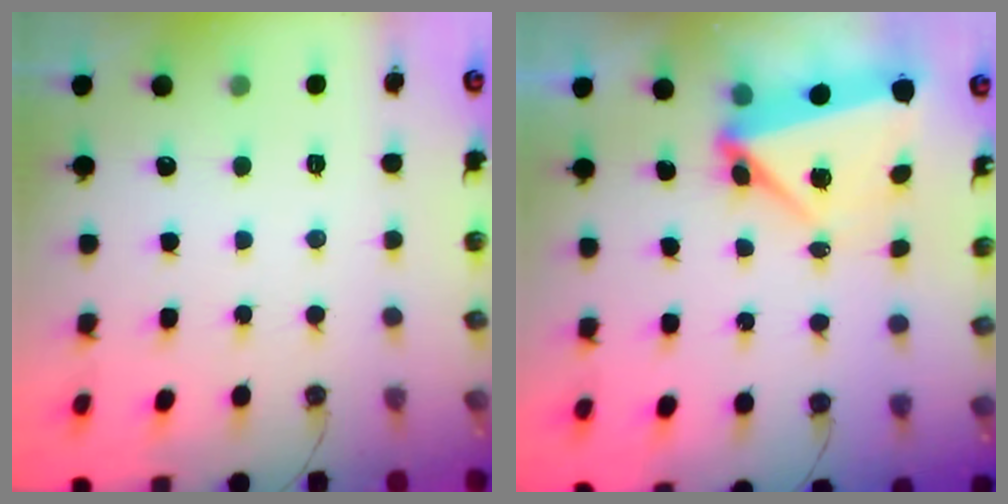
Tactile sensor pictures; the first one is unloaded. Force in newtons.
{"total": 6.1, "press": 6.1, "slide": 0.6}